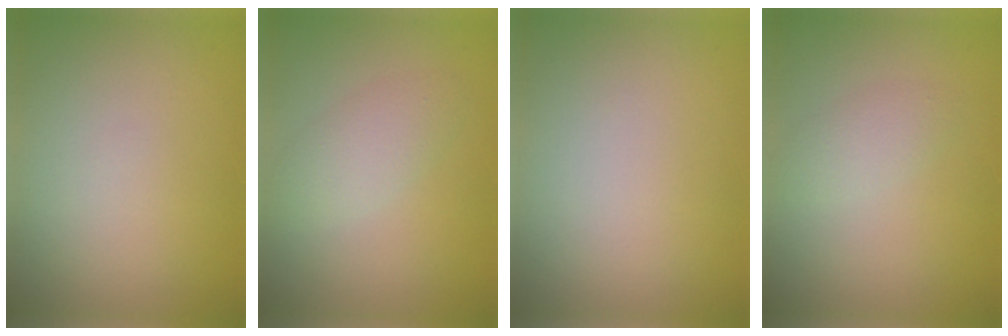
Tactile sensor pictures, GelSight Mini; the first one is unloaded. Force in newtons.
{"total": 2.7, "press": 2.6, "slide": 0.1}
{"total": 0.0}
{"total": 1.7, "press": 1.7, "slide": 0.1}